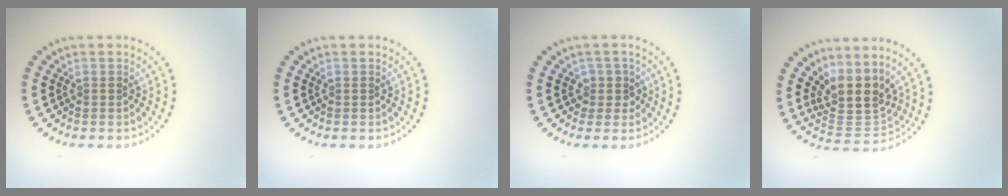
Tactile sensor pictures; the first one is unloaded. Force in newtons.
{"total": 0.0}
{"total": 1.7, "press": 1.3, "slide": 1.0}
{"total": 4.3, "press": 3.3, "slide": 2.7}